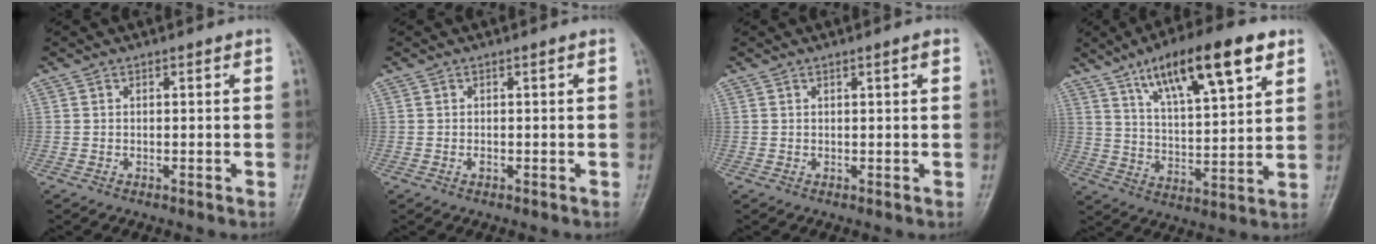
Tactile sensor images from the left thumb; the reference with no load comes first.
{"total": 0.7, "force": [-0.2, 0.3, 0.6], "torque": [-0.011, 0.004, -0.001]}
{"total": 1.2, "force": [0.6, 0.0, 1.1], "torque": [-0.018, 0.000, 0.009]}
{"total": 18.5, "force": [10.0, 5.6, 14.5], "torque": [-0.208, -0.030, 0.167]}